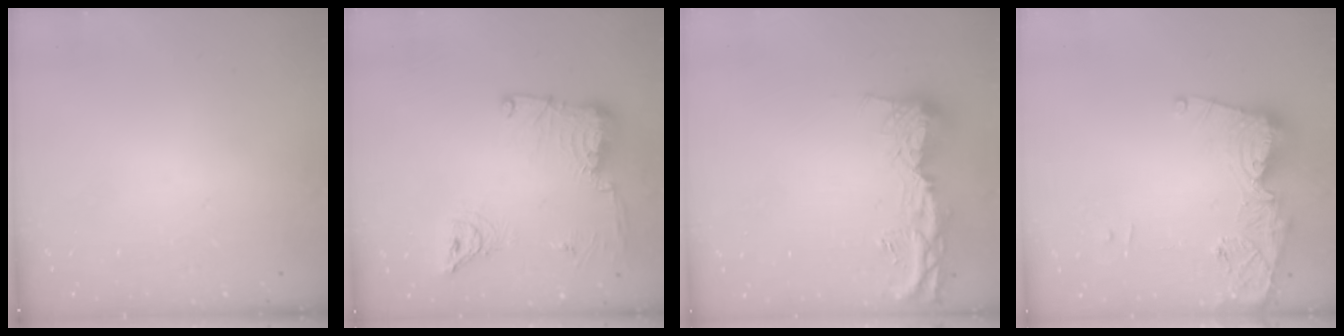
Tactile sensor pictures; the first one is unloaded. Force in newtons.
{"total": 14.7, "press": 14.6, "slide": 2.1}
{"total": 14.4, "press": 14.3, "slide": 1.5}
{"total": 14.4, "press": 14.4, "slide": 1.4}